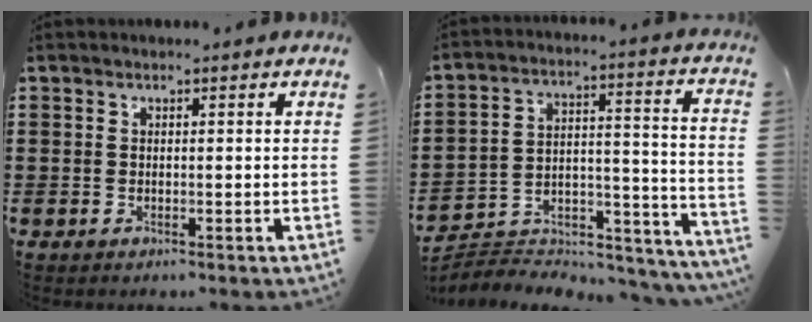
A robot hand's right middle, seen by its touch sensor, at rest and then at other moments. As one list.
[{"total": 4.4, "force": [-4.2, 1.4, 0.2], "torque": [-0.004, -0.003, -0.089]}]